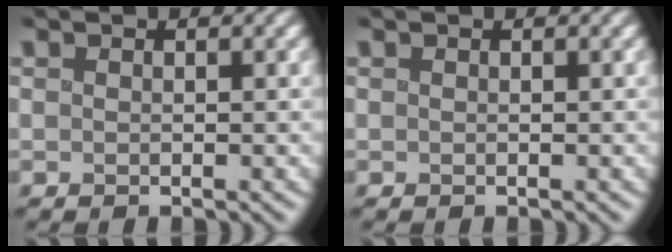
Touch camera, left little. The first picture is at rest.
{"total": 0.0}